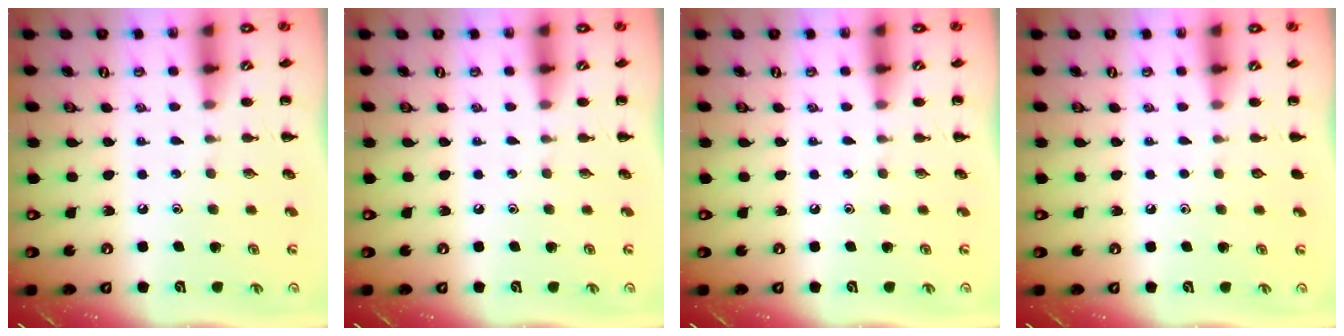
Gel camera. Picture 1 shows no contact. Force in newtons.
{"total": 0.0}
{"total": 0.0}
{"total": 0.0}